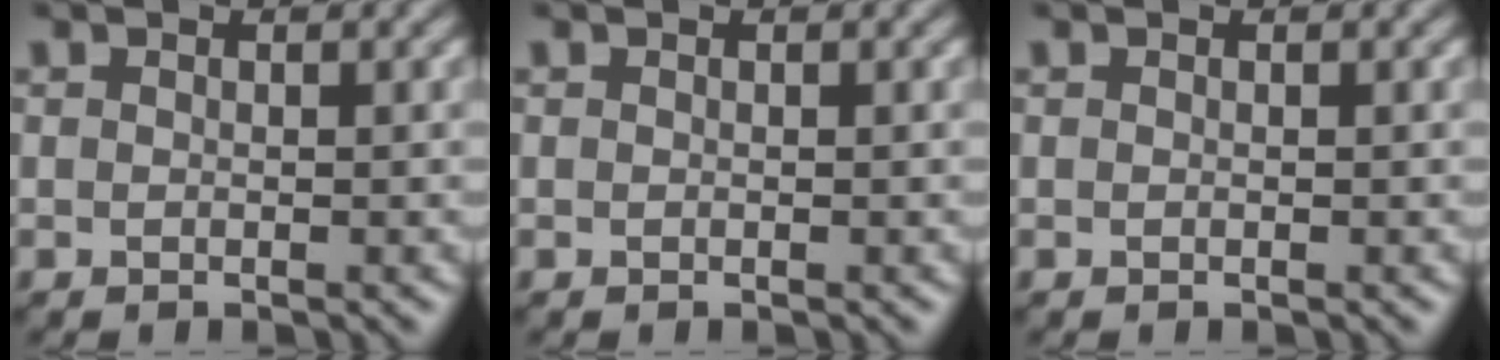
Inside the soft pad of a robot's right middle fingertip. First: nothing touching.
{"total": 0.0}
{"total": 0.0}